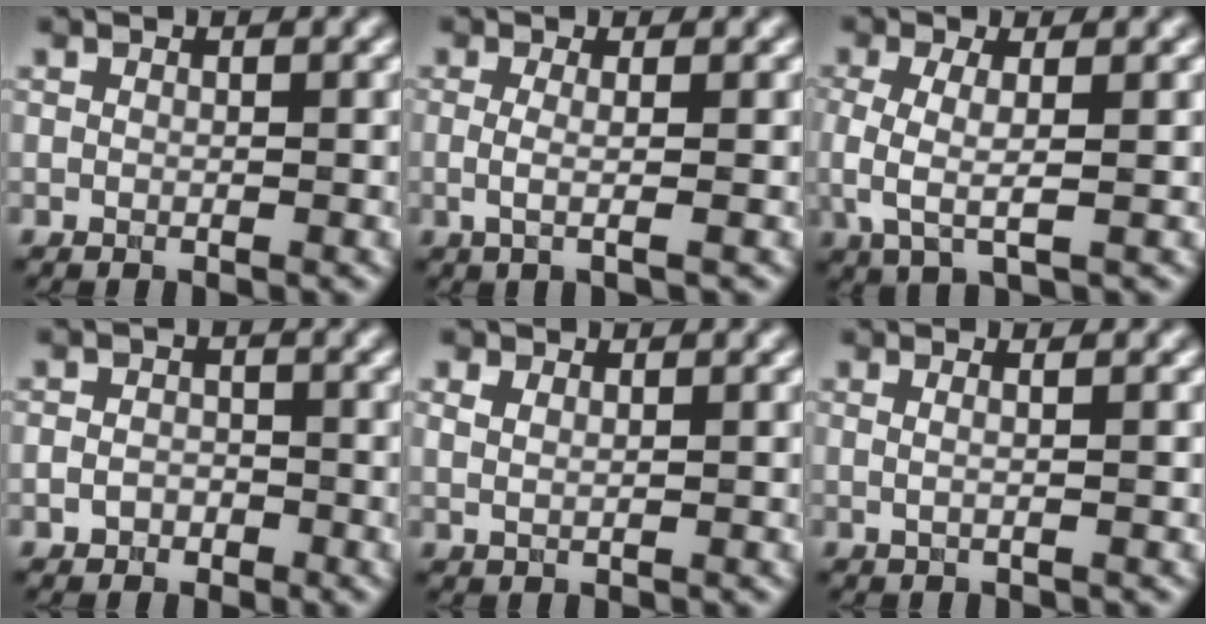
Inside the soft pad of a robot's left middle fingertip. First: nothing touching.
{"total": 2.2, "force": [-0.1, 0.7, 2.1], "torque": [-0.037, -0.006, -0.008]}
{"total": 3.4, "force": [-0.3, 1.2, 3.2], "torque": [-0.078, -0.008, -0.007]}
{"total": 1.7, "force": [-0.8, 1.3, 0.7], "torque": [-0.007, 0.000, -0.018]}
{"total": 1.3, "force": [0.8, 0.8, 0.8], "torque": [-0.016, -0.002, 0.020]}
{"total": 2.4, "force": [0.8, 1.1, 2.0], "torque": [-0.014, 0.001, -0.017]}